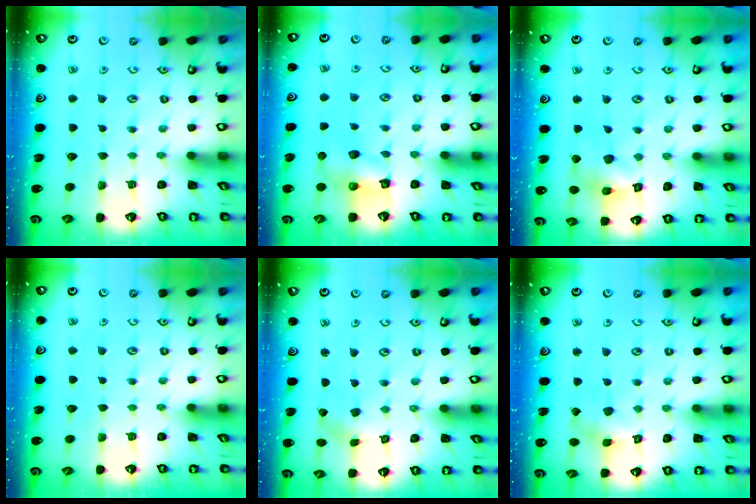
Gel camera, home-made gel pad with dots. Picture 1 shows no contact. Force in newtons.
{"total": 7.8, "press": 7.8, "slide": 0.4}
{"total": 12.8, "press": 12.7, "slide": 1.8}
{"total": 0.0}
{"total": 1.4, "press": 1.4, "slide": 0.2}
{"total": 4.9, "press": 4.9, "slide": 0.7}